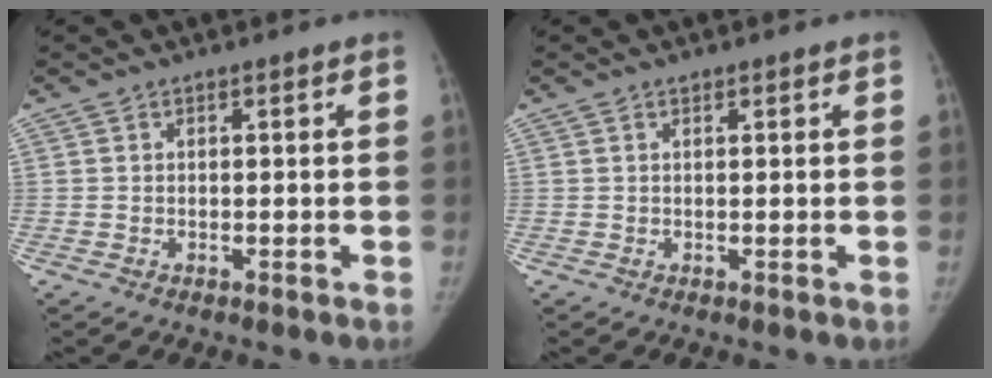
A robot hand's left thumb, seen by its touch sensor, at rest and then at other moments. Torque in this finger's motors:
{"motor_torque": [0.05, -0.17, 0.25, -0.38, 0.02]}